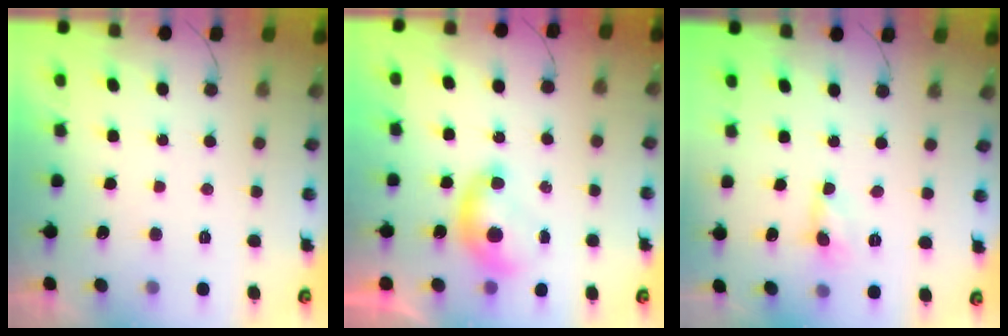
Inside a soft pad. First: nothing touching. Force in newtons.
{"total": 6.4, "press": 6.4, "slide": 0.9}
{"total": 0.0}